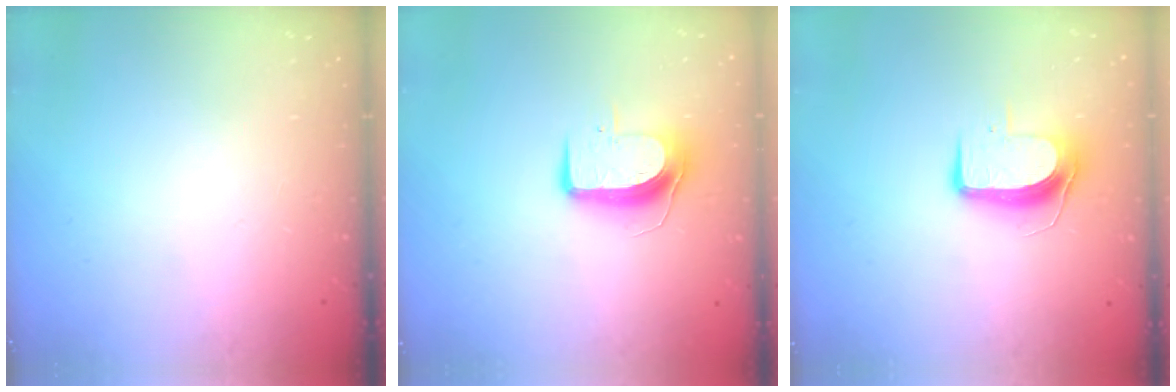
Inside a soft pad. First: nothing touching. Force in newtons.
{"total": 9.0, "press": 9.0, "slide": 0.6}
{"total": 9.0, "press": 9.0, "slide": 0.8}